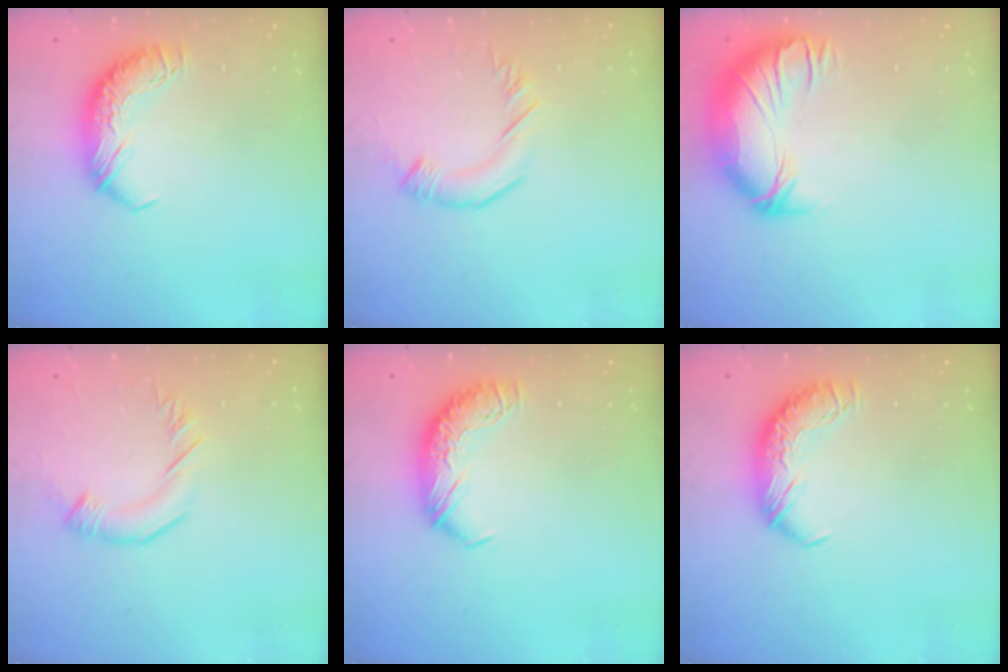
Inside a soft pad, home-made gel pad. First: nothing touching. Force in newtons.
{"total": 2.8, "press": 2.7, "slide": 0.5}
{"total": 2.1, "press": 0.9, "slide": 2.0}
{"total": 2.8, "press": 2.7, "slide": 0.5}
{"total": 0.0}
{"total": 0.0}